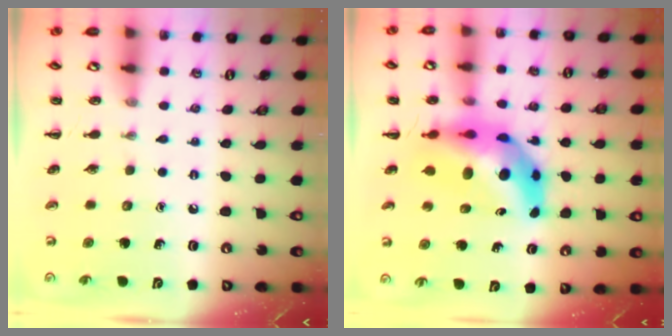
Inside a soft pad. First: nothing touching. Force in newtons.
{"total": 11.0, "press": 10.4, "slide": 3.4}